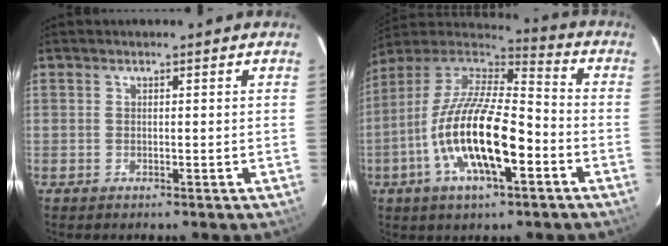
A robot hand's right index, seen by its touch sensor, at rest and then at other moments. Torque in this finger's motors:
{"motor_torque": [1.43, -0.71, 1.05, 0.21]}